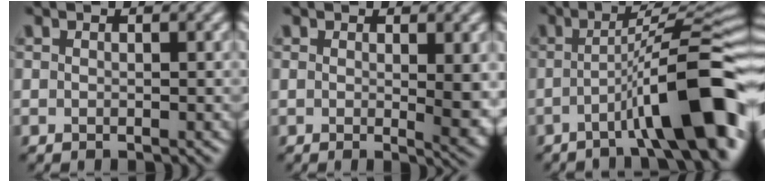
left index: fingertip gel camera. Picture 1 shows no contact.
{"total": 4.8, "force": [0.1, 1.5, 4.5], "torque": [-0.052, -0.007, 0.004]}
{"total": 10.7, "force": [-4.2, 1.8, 9.7], "torque": [-0.118, 0.026, -0.065]}